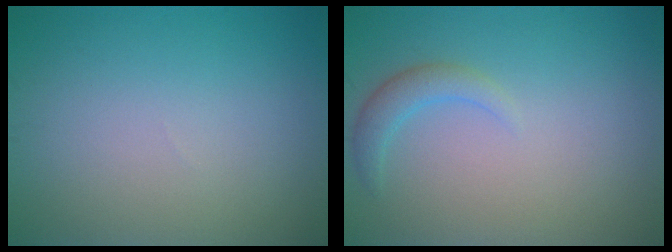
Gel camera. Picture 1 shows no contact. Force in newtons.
{"total": 1.9, "press": 1.9, "slide": 0.2}